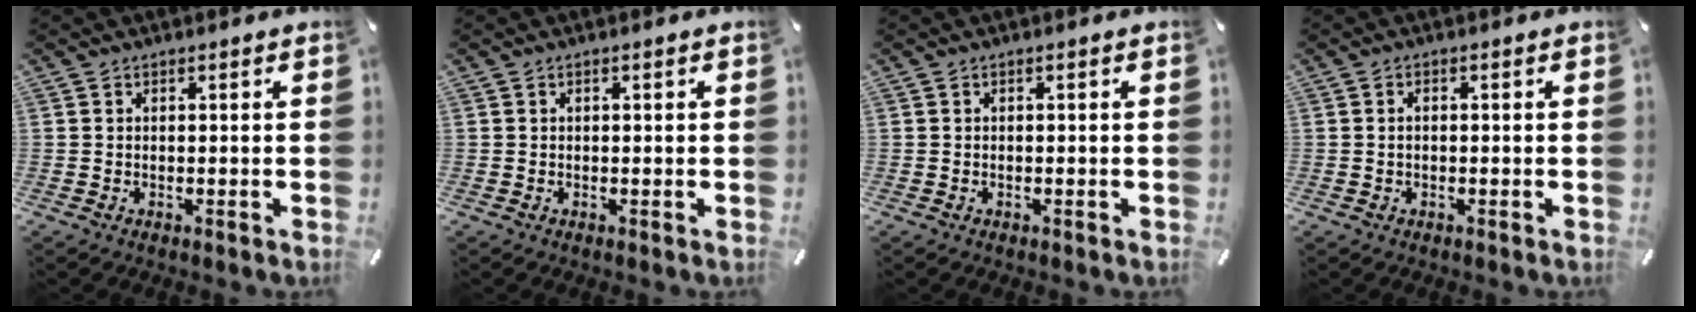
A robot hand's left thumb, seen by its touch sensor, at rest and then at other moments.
{"total": 0.5, "force": [0.0, 0.2, 0.5], "torque": [-0.009, 0.001, 0.000]}
{"total": 0.0}
{"total": 0.8, "force": [0.0, 0.4, 0.7], "torque": [-0.013, 0.003, -0.001]}